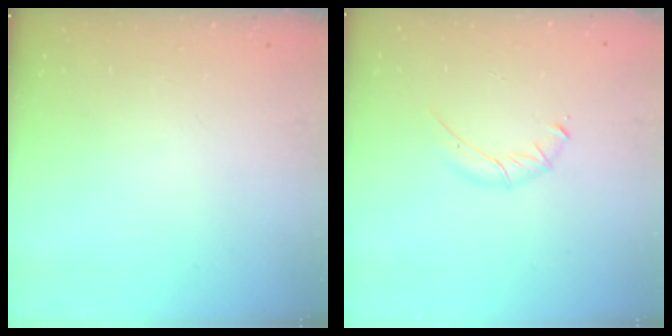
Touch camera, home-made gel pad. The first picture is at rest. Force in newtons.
{"total": 4.9, "press": 4.7, "slide": 1.3}